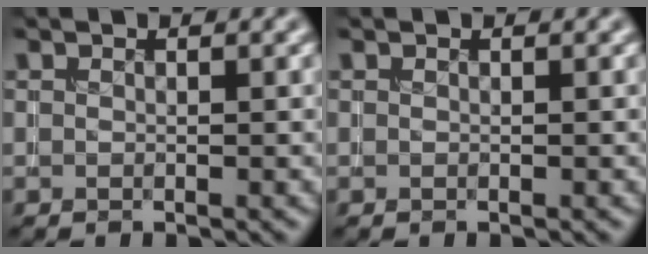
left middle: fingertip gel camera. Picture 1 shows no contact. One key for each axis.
{"total": 0.0}